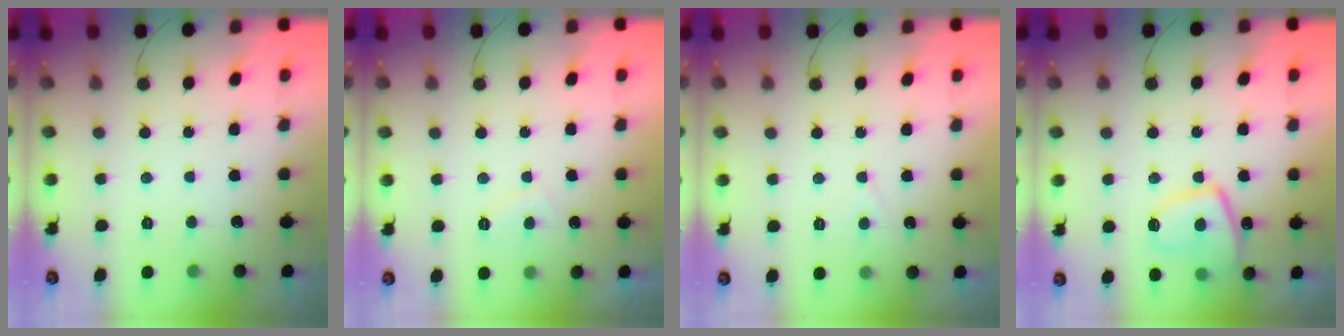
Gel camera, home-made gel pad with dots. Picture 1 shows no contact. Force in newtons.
{"total": 2.3, "press": 2.2, "slide": 0.7}
{"total": 2.6, "press": 2.6, "slide": 0.3}
{"total": 10.8, "press": 10.8, "slide": 1.3}